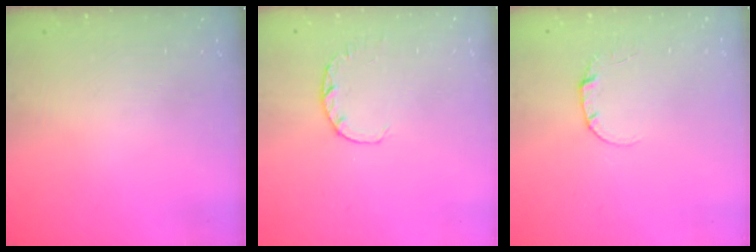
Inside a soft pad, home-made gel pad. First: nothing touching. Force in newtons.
{"total": 2.8, "press": 2.7, "slide": 0.5}
{"total": 3.3, "press": 3.3, "slide": 0.4}